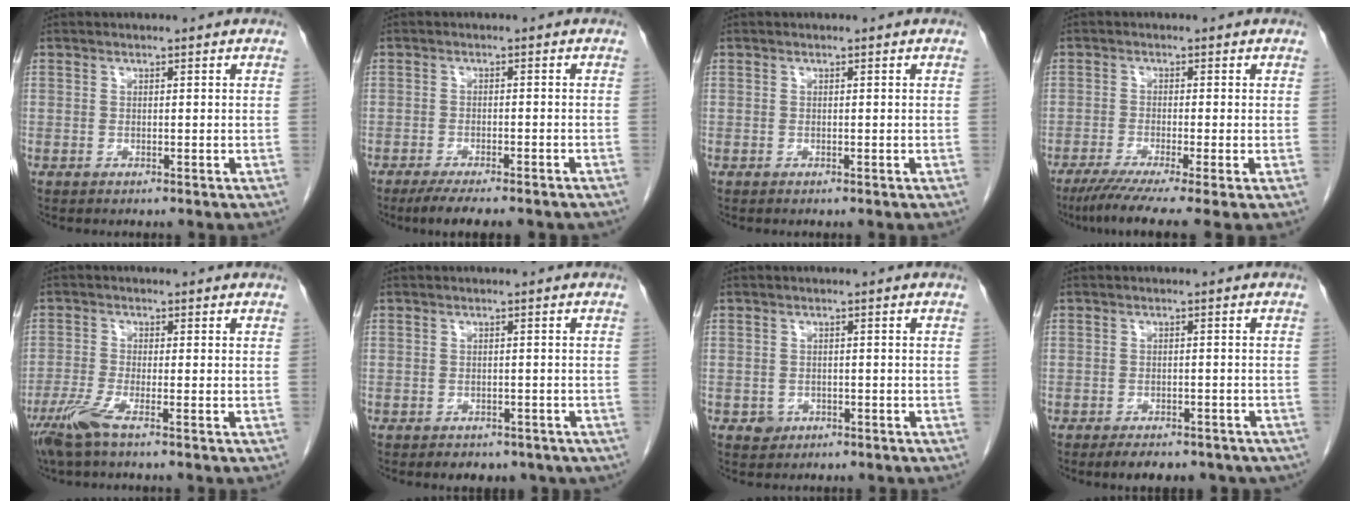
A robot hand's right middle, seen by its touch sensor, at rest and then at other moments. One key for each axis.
{"total": 9.9, "fx": -8.2, "fy": 1.7, "fz": 5.2, "tx": -0.067, "ty": -0.009, "tz": -0.113}
{"total": 0.0}
{"total": 8.2, "fx": -5.7, "fy": -0.4, "fz": 5.8, "tx": -0.093, "ty": -0.025, "tz": -0.093}
{"total": 4.3, "fx": -2.9, "fy": -0.1, "fz": 3.3, "tx": -0.074, "ty": -0.014, "tz": -0.064}
{"total": 6.5, "fx": -5.0, "fy": 3.4, "fz": 2.4, "tx": -0.022, "ty": 0.007, "tz": -0.052}
{"total": 1.7, "fx": -0.8, "fy": 1.5, "fz": 0.3, "tx": -0.003, "ty": 0.006, "tz": -0.008}
{"total": 9.7, "fx": -7.8, "fy": 3.9, "fz": 4.3, "tx": -0.053, "ty": 0.004, "tz": -0.089}